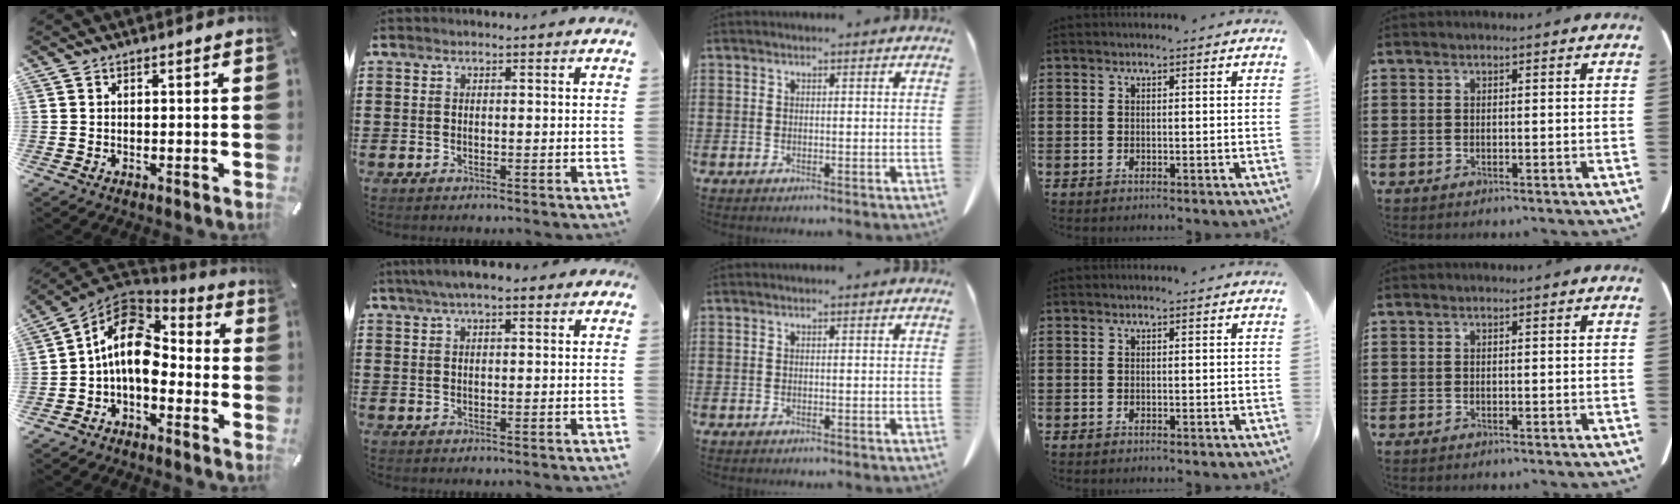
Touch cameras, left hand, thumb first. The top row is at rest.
{"thumb": {"total": 12.0, "force": [-1.8, 8.1, 8.8], "torque": [-0.168, 0.016, -0.035]}, "index": {"total": 3.7, "force": [2.4, 1.1, 2.7], "torque": [-0.056, 0.009, 0.042]}}